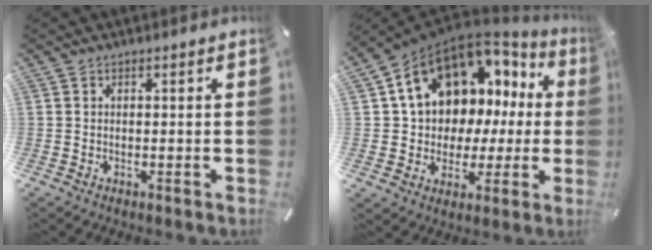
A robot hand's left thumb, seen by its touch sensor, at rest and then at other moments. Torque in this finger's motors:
{"motor_torque": [2.07, 1.90, 2.76, -0.01, 0.40]}